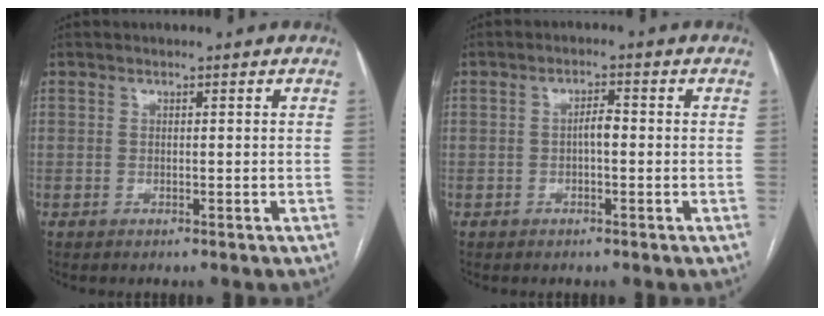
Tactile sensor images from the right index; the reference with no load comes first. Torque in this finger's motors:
{"motor_torque": [0.64, -0.08, 0.18, 0.04]}